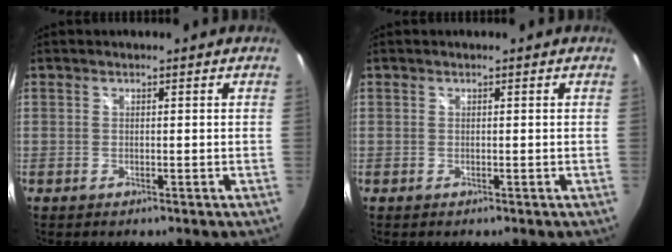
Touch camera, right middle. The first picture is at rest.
{"total": 0.0}